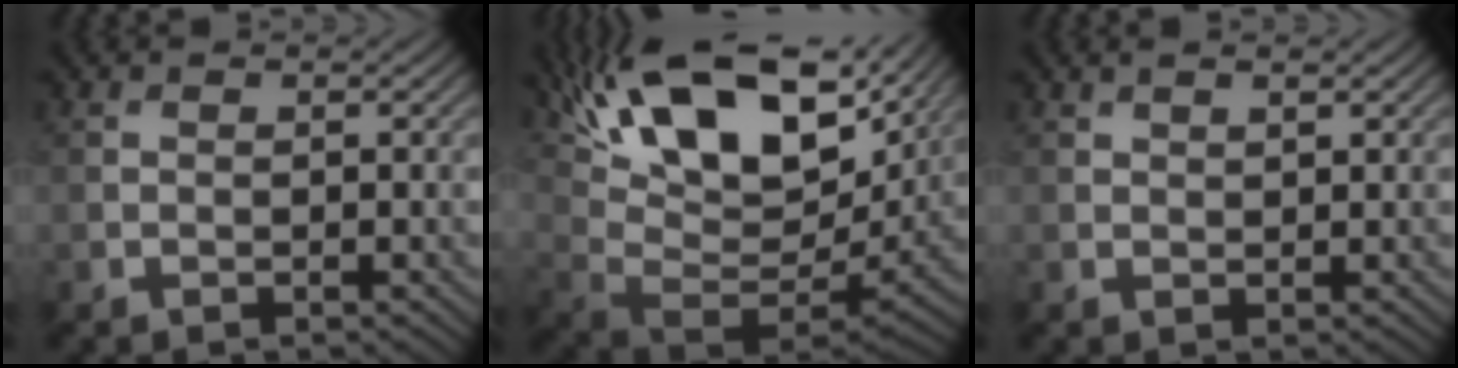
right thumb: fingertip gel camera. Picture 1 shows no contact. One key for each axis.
{"total": 20.1, "fx": 9.8, "fy": 9.1, "fz": 15.0, "tx": -0.279, "ty": 0.038, "tz": 0.160}
{"total": 1.3, "fx": 1.0, "fy": 0.3, "fz": 0.9, "tx": -0.019, "ty": -0.001, "tz": 0.020}